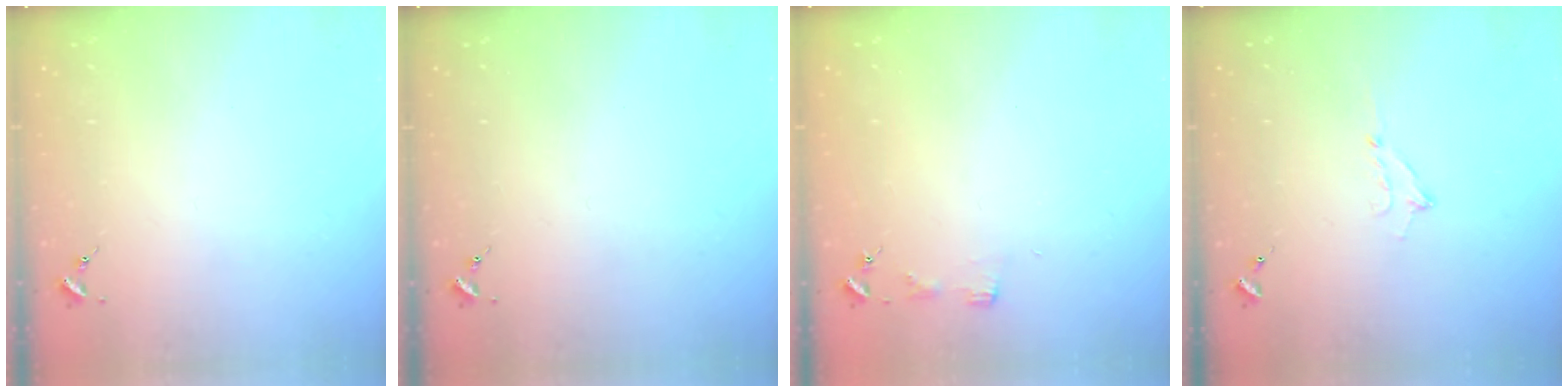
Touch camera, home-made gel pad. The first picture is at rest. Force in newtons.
{"total": 0.0}
{"total": 3.4, "press": 3.3, "slide": 0.4}
{"total": 5.2, "press": 5.2, "slide": 0.3}